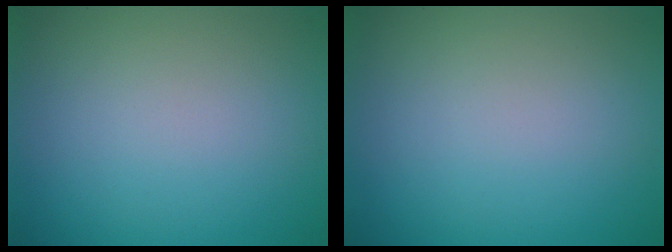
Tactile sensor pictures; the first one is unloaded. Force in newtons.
{"total": 0.0}